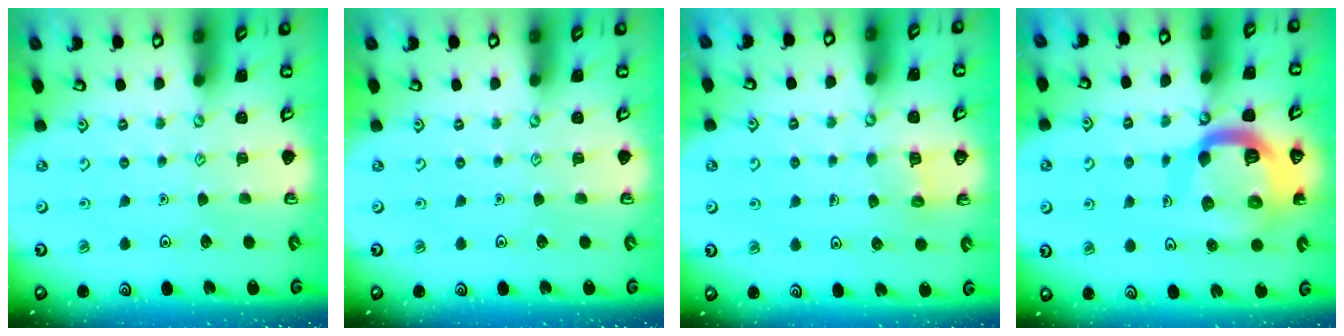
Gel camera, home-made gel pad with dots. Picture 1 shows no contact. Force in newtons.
{"total": 0.0}
{"total": 4.4, "press": 4.4, "slide": 0.3}
{"total": 16.5, "press": 16.3, "slide": 2.1}